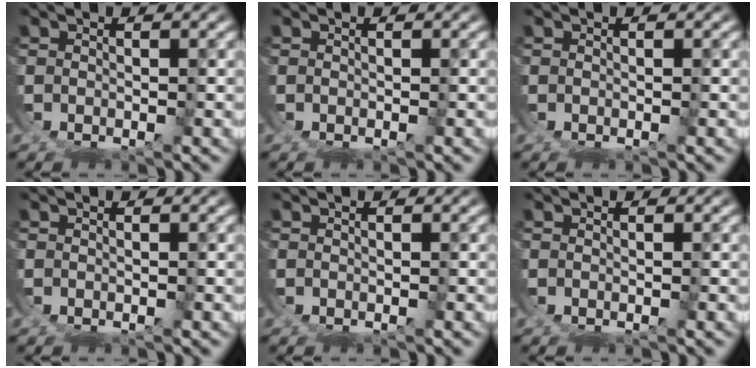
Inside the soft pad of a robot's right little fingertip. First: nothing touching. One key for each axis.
{"total": 0.0}
{"total": 0.0}
{"total": 0.0}
{"total": 0.0}
{"total": 0.0}